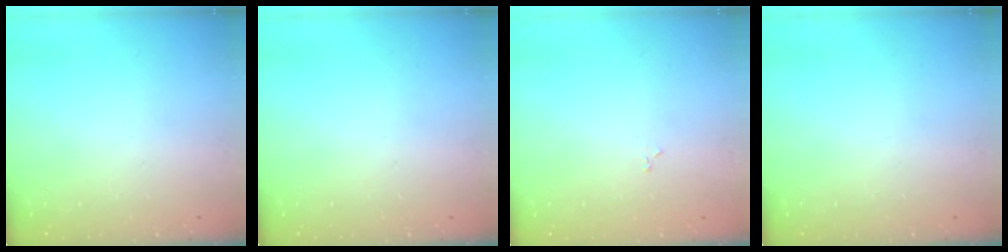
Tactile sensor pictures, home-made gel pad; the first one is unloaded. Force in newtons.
{"total": 0.0}
{"total": 2.5, "press": 2.4, "slide": 0.3}
{"total": 0.0}